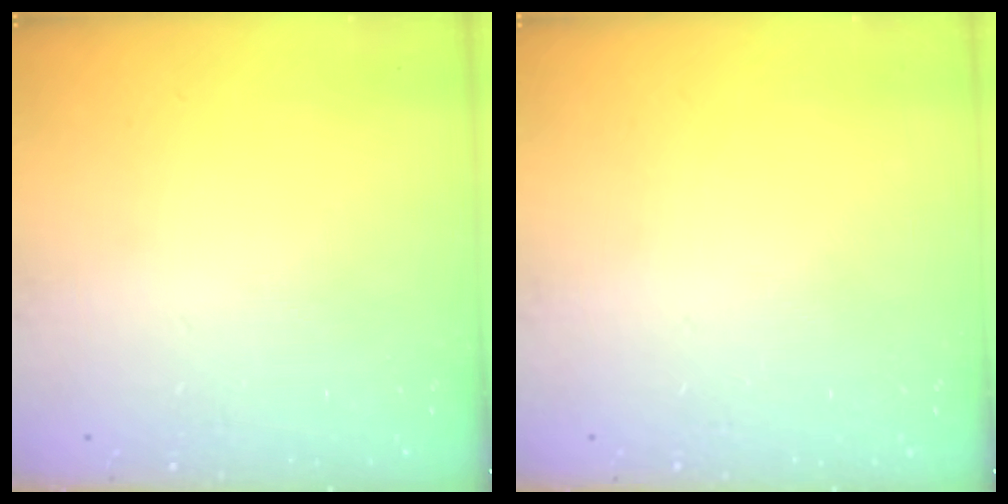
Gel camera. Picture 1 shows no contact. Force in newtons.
{"total": 0.0}